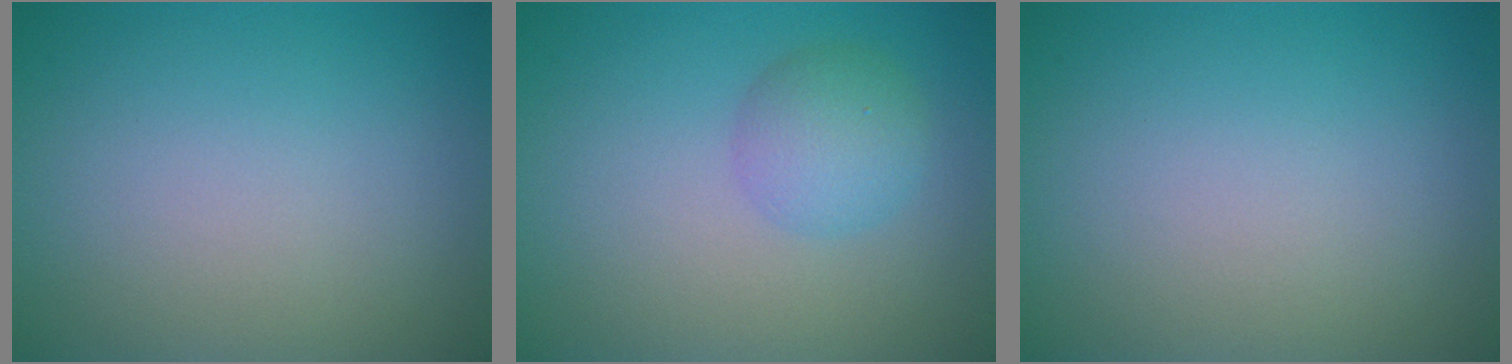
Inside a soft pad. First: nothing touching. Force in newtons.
{"total": 2.9, "press": 2.9, "slide": 0.1}
{"total": 0.0}